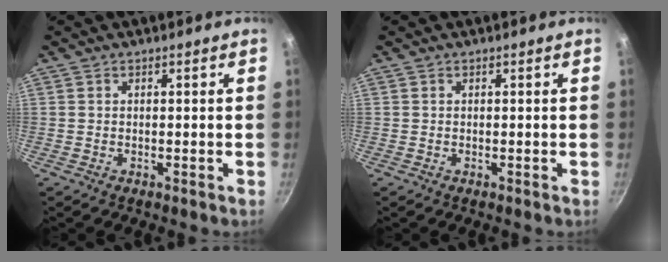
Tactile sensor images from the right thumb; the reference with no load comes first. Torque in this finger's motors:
{"motor_torque": [-0.20, -0.21, -0.10, 0.04, 0.00]}